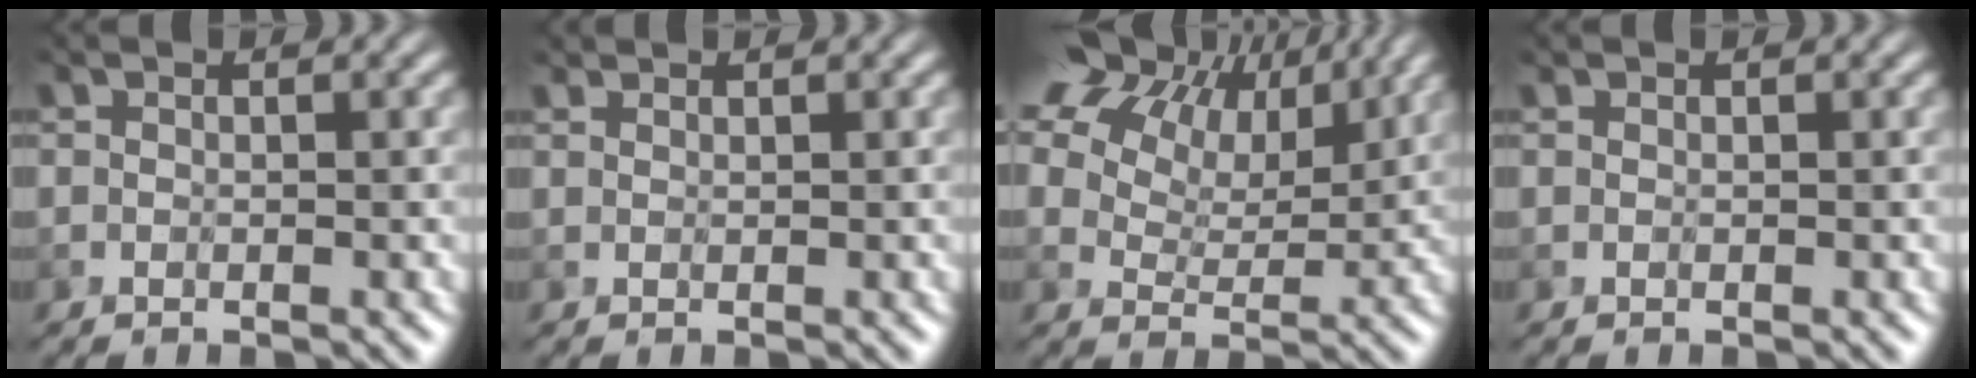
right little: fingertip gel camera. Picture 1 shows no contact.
{"total": 0.9, "force": [0.9, 0.2, 0.2], "torque": [-0.005, 0.000, 0.014]}
{"total": 17.9, "force": [10.5, 10.7, 9.9], "torque": [-0.205, 0.054, 0.191]}
{"total": 0.0}